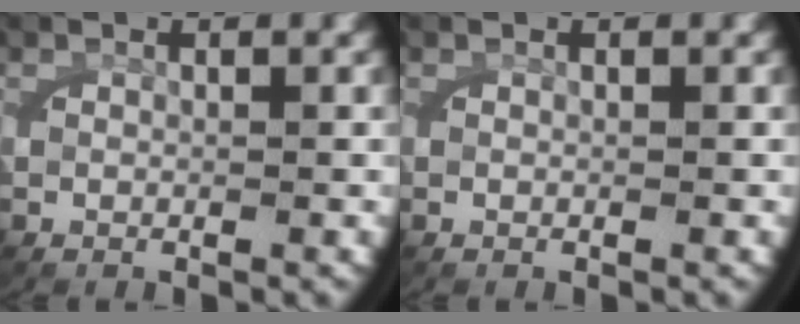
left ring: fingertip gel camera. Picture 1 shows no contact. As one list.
[{"total": 0.0}]